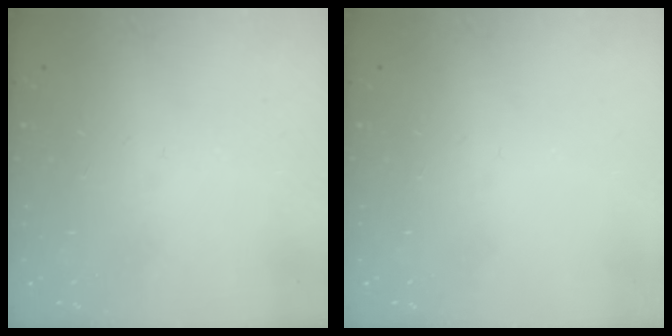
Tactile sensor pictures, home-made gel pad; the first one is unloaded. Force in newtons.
{"total": 0.0}